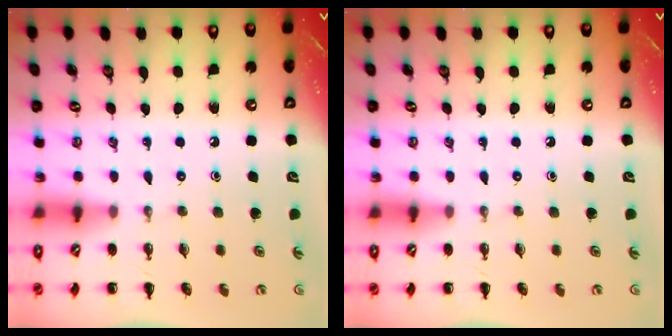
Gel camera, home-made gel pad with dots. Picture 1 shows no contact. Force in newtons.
{"total": 0.0}